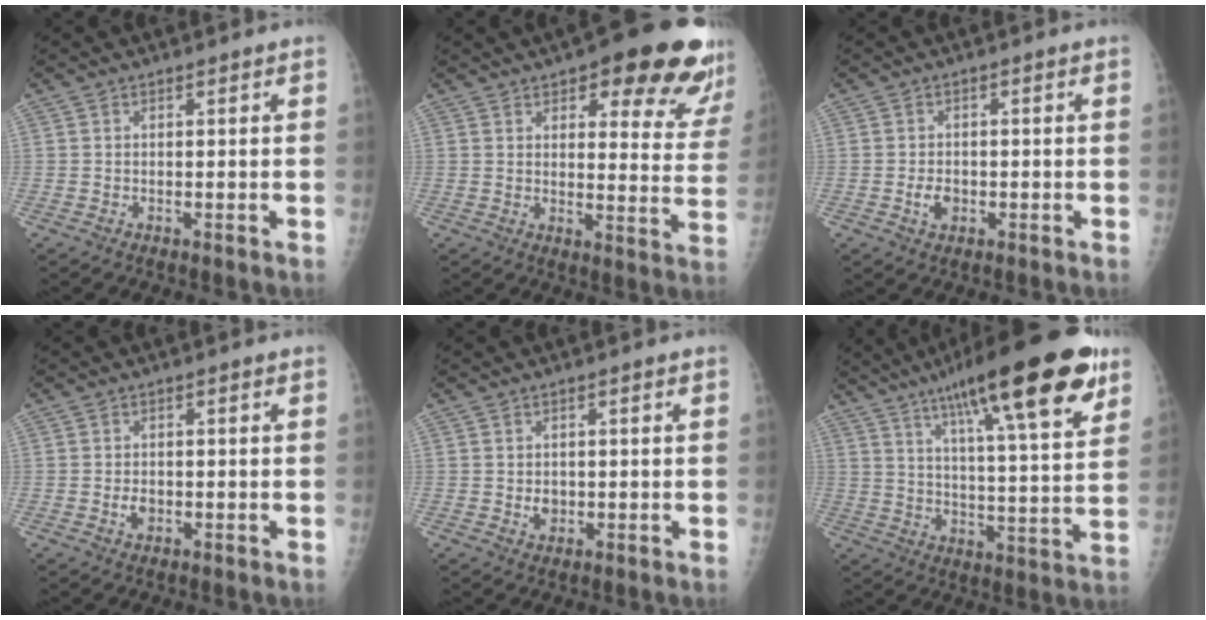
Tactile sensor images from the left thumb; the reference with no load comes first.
{"total": 19.5, "force": [12.7, 6.4, 13.3], "torque": [-0.119, -0.057, 0.147]}
{"total": 3.0, "force": [-0.9, 2.1, 2.0], "torque": [-0.029, 0.004, -0.014]}
{"total": 2.2, "force": [-0.6, 1.5, 1.4], "torque": [-0.018, 0.002, -0.009]}
{"total": 2.4, "force": [-0.2, 1.9, 1.4], "torque": [-0.009, 0.001, 0.001]}
{"total": 24.5, "force": [14.1, 5.2, 19.4], "torque": [-0.281, -0.030, 0.213]}